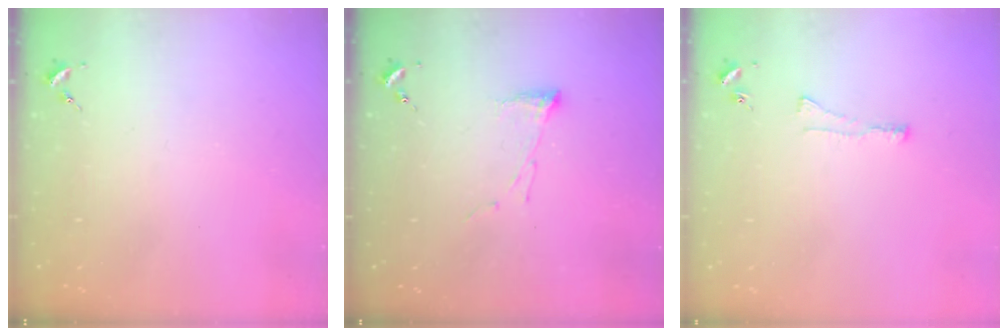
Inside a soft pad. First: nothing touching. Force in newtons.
{"total": 5.2, "press": 5.2, "slide": 0.1}
{"total": 3.4, "press": 3.4, "slide": 0.4}